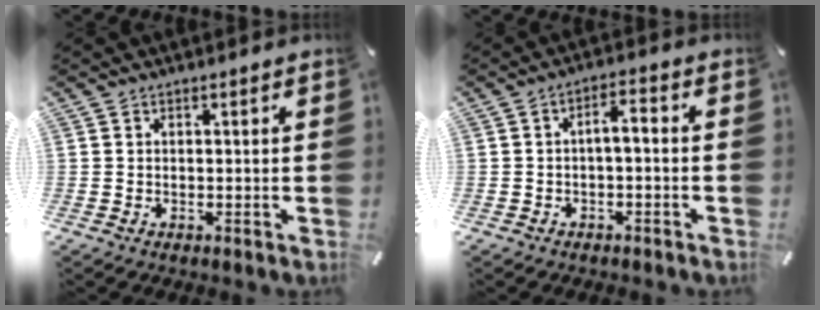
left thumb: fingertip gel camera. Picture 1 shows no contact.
{"total": 3.6, "force": [-1.6, 1.3, 3.0], "torque": [-0.053, 0.017, -0.034]}